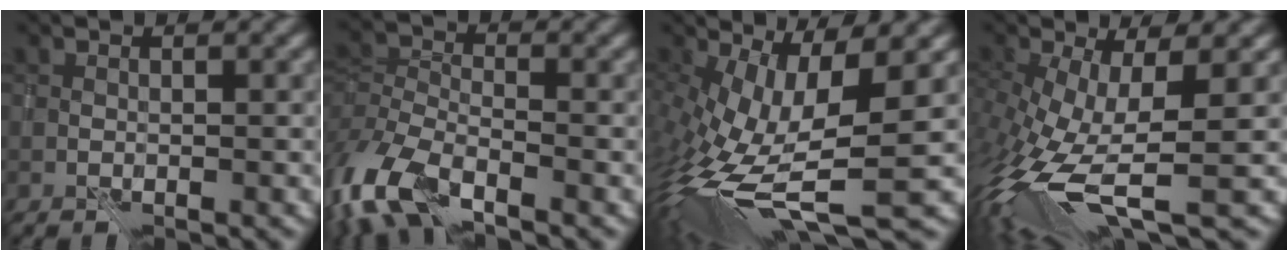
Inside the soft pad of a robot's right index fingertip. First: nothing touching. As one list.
[{"total": 7.4, "force": [-4.8, 3.4, 4.5], "torque": [-0.104, -0.010, -0.104]}, {"total": 11.5, "force": [-1.5, 3.8, 10.7], "torque": [-0.223, -0.021, -0.022]}, {"total": 10.2, "force": [-2.5, 4.1, 9.0], "torque": [-0.213, -0.034, -0.042]}]